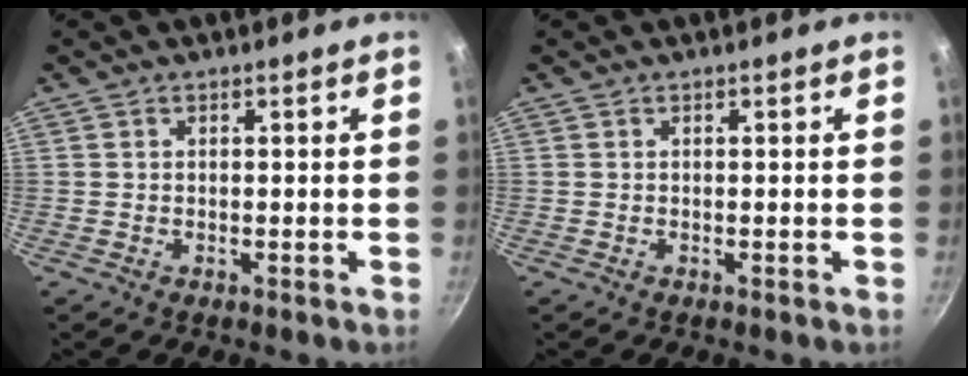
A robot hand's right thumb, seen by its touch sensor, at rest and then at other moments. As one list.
[{"total": 0.0}]